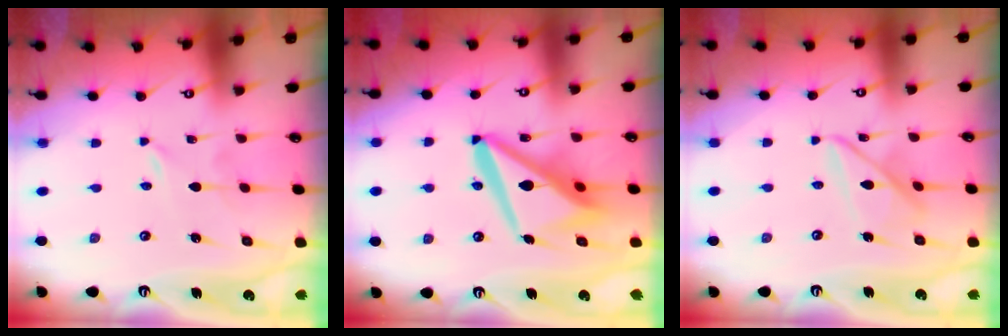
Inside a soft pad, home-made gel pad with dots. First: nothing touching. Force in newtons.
{"total": 15.0, "press": 14.8, "slide": 2.0}
{"total": 9.0, "press": 9.0, "slide": 0.4}